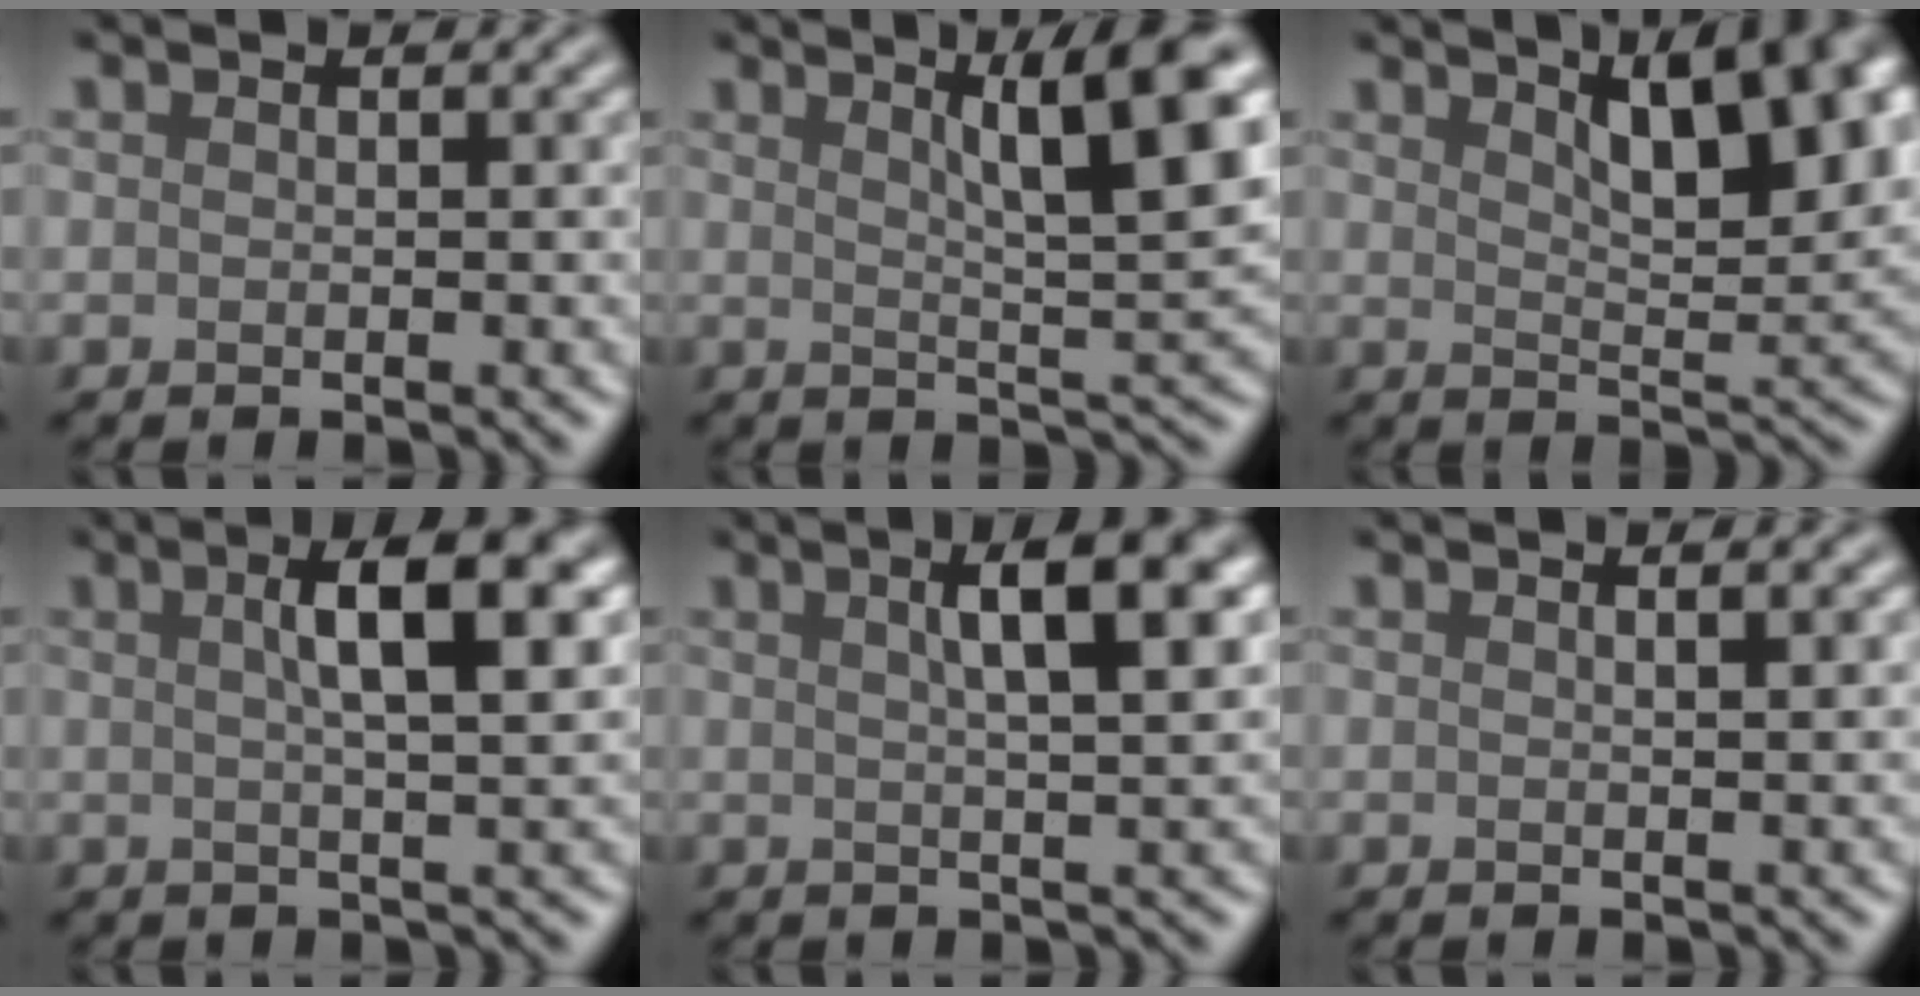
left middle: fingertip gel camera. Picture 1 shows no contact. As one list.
[{"total": 9.0, "force": [3.6, 1.8, 8.0], "torque": [-0.091, 0.015, 0.056]}, {"total": 10.2, "force": [4.9, 3.7, 8.1], "torque": [-0.092, 0.023, 0.070]}, {"total": 6.0, "force": [1.6, 1.4, 5.6], "torque": [-0.065, 0.012, 0.022]}, {"total": 5.9, "force": [2.0, 1.4, 5.4], "torque": [-0.057, 0.014, 0.027]}, {"total": 2.6, "force": [1.3, 1.2, 2.0], "torque": [-0.003, 0.009, -0.008]}]